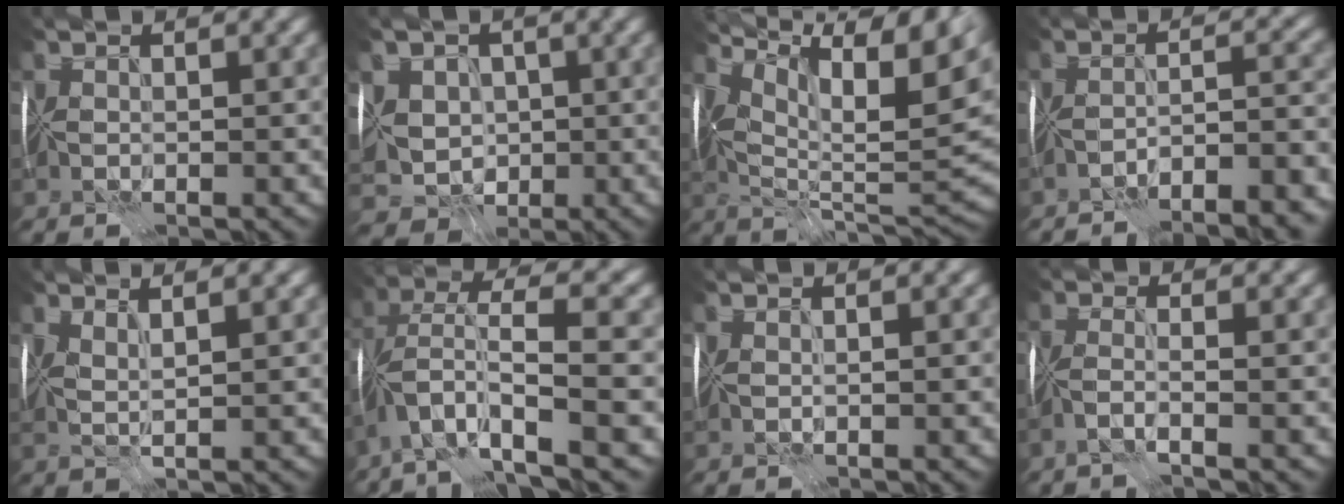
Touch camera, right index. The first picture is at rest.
{"total": 4.6, "force": [-0.1, 4.0, 2.3], "torque": [-0.029, 0.008, -0.016]}
{"total": 13.0, "force": [5.9, 4.3, 10.8], "torque": [-0.180, 0.008, 0.114]}
{"total": 7.5, "force": [-6.5, 0.5, 3.7], "torque": [-0.043, 0.007, -0.079]}
{"total": 1.5, "force": [0.7, -0.7, 1.1], "torque": [-0.025, -0.003, 0.018]}
{"total": 9.1, "force": [-4.2, 1.8, 7.9], "torque": [-0.146, 0.022, -0.086]}
{"total": 0.7, "force": [0.2, -0.7, 0.2], "torque": [-0.006, -0.004, 0.006]}
{"total": 2.3, "force": [-1.8, -0.8, 1.2], "torque": [-0.026, -0.003, -0.042]}